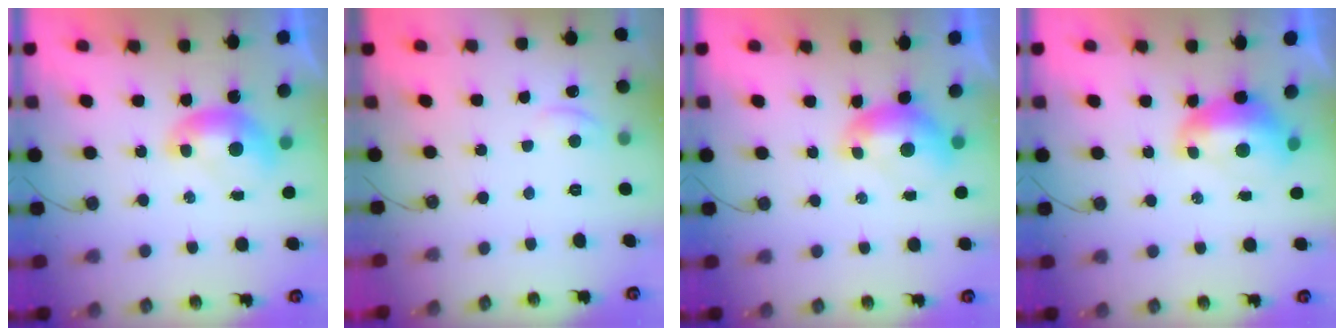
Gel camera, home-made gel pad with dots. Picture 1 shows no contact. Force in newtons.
{"total": 1.2, "press": 1.1, "slide": 0.5}
{"total": 0.7, "press": 0.4, "slide": 0.6}
{"total": 2.9, "press": 2.7, "slide": 0.8}